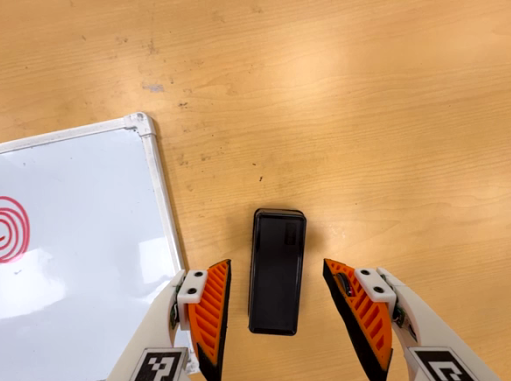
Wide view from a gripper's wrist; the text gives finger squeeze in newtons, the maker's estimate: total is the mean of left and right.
{"total": 0.0}